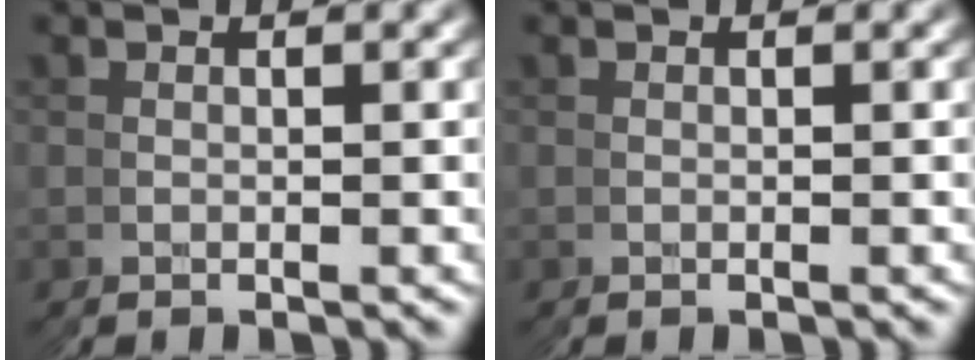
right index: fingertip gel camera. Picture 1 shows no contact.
{"total": 0.0}